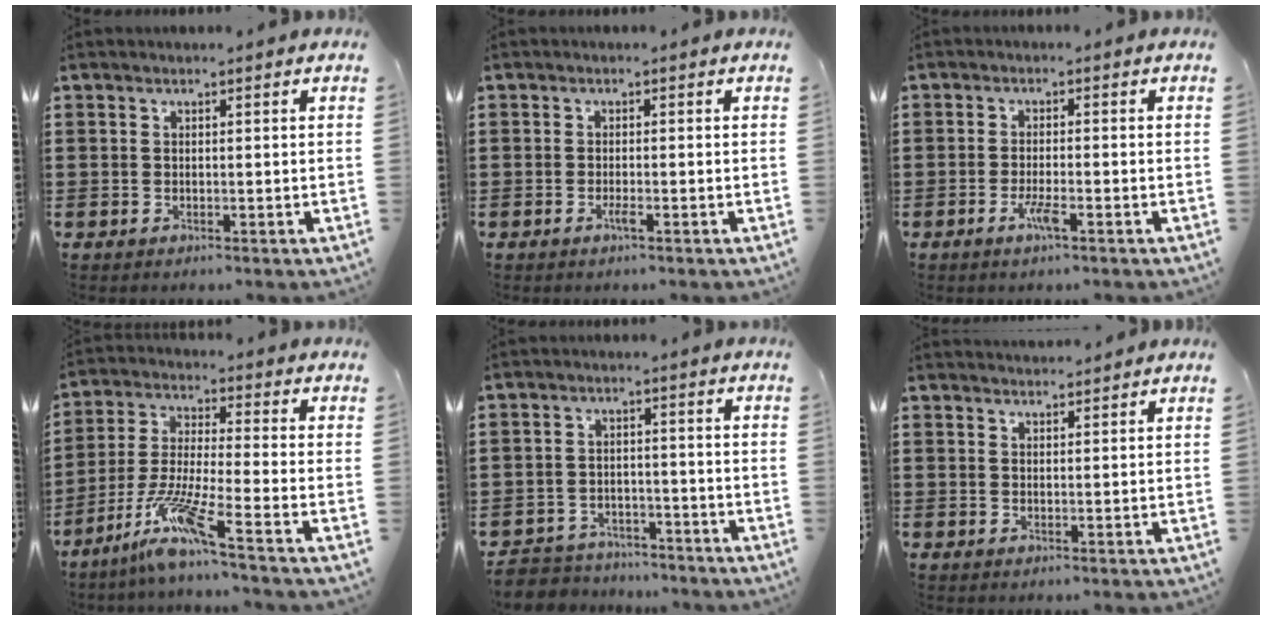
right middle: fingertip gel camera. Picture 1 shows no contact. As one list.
[{"total": 1.4, "force": [-0.7, 0.1, 1.2], "torque": [-0.022, -0.003, -0.012]}, {"total": 3.1, "force": [-1.6, 0.3, 2.7], "torque": [-0.059, -0.006, -0.032]}, {"total": 9.1, "force": [-6.2, 0.3, 6.6], "torque": [-0.142, -0.016, -0.125]}, {"total": 4.2, "force": [-4.0, 1.1, -0.4], "torque": [-0.008, 0.002, -0.089]}, {"total": 1.7, "force": [1.7, 0.0, -0.2], "torque": [-0.001, 0.002, 0.033]}]